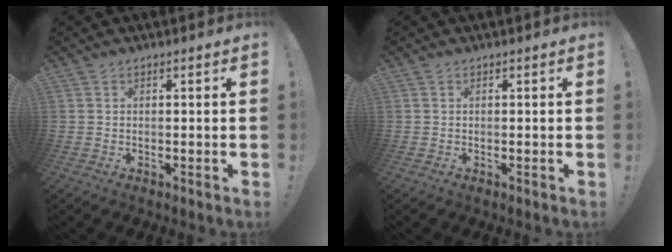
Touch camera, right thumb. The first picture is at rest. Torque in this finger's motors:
{"motor_torque": [-0.14, 0.28, 0.14, -0.06, 0.07]}